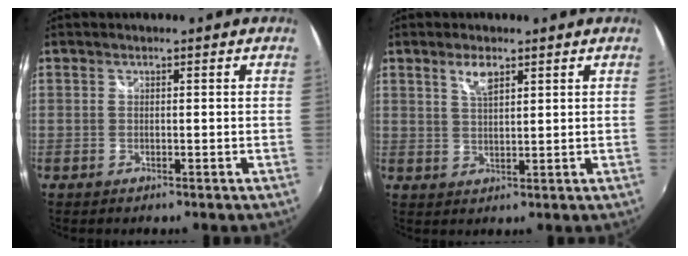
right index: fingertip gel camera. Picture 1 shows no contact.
{"total": 3.8, "force": [2.2, 1.3, 2.7], "torque": [-0.048, 0.001, 0.041]}